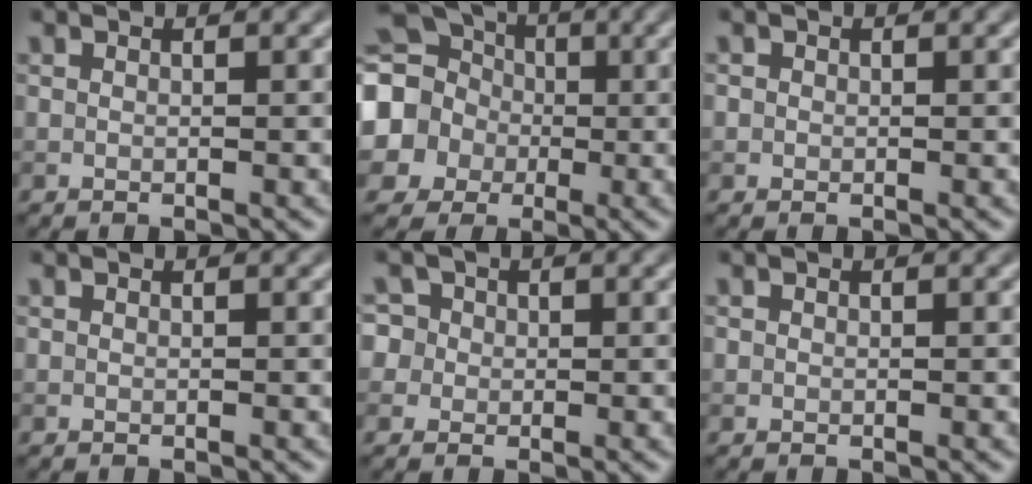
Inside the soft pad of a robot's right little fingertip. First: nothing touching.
{"total": 15.9, "force": [0.1, 14.8, 5.9], "torque": [-0.157, -0.001, -0.042]}
{"total": 0.6, "force": [0.1, 0.6, 0.0], "torque": [0.005, -0.003, -0.001]}
{"total": 0.0}
{"total": 4.0, "force": [1.1, 3.6, 1.4], "torque": [-0.009, 0.034, -0.005]}
{"total": 0.0}